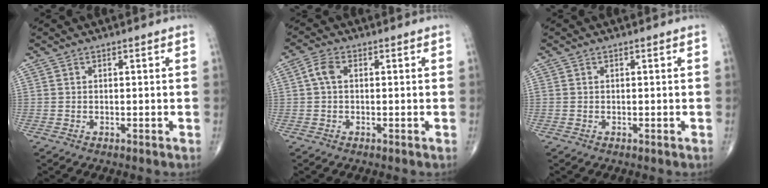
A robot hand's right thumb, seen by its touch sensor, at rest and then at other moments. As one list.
[{"total": 3.1, "force": [0.3, 1.8, 2.5], "torque": [-0.051, 0.010, 0.002]}, {"total": 0.0}]